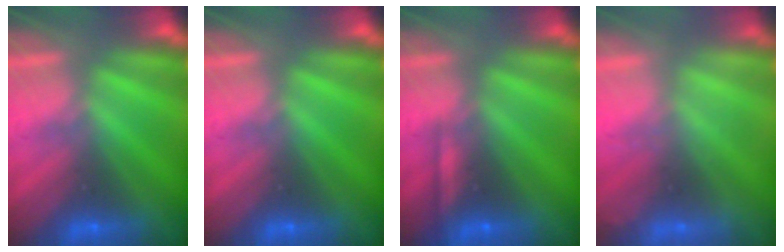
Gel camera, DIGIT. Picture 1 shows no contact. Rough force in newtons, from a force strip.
{"total": 0.0}
{"total": 2.3}
{"total": 2.1}